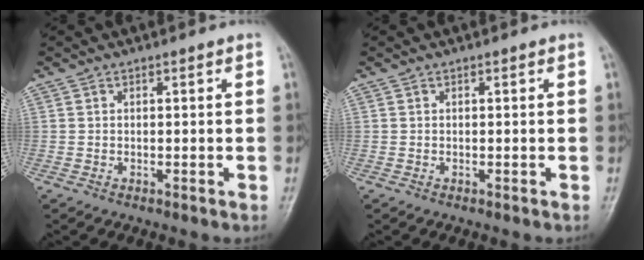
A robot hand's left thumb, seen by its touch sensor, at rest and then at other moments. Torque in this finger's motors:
{"motor_torque": [0.01, 0.01, 0.01, -0.01, 0.00]}